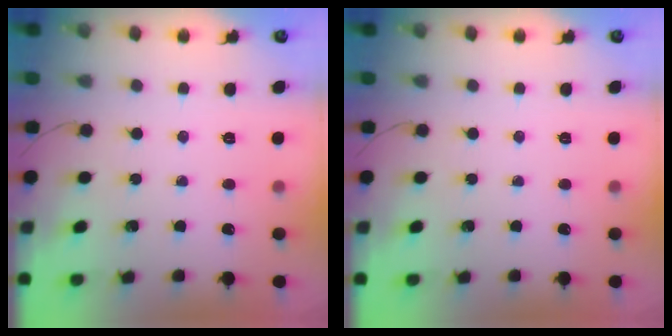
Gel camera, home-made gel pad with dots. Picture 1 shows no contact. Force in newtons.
{"total": 0.0}